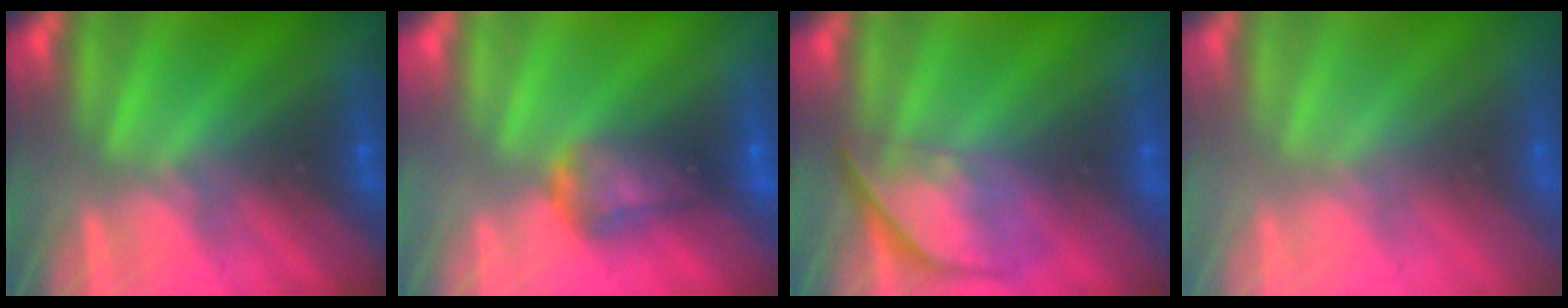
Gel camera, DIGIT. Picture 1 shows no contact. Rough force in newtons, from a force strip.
{"total": 4.4}
{"total": 3.9}
{"total": 2.5}